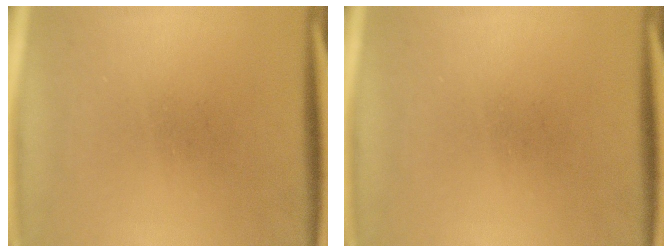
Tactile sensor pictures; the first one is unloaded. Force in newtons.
{"total": 0.0}